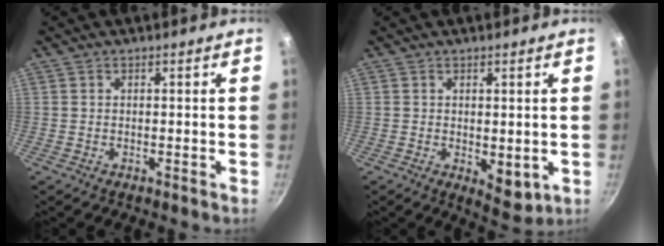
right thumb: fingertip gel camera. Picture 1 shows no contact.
{"total": 5.2, "force": [-0.3, 2.8, 4.4], "torque": [-0.051, -0.015, 0.004]}